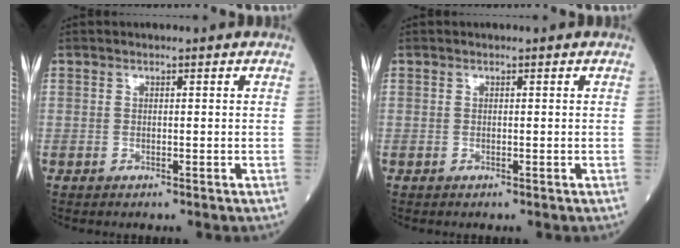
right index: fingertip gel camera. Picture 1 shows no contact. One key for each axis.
{"total": 0.0}